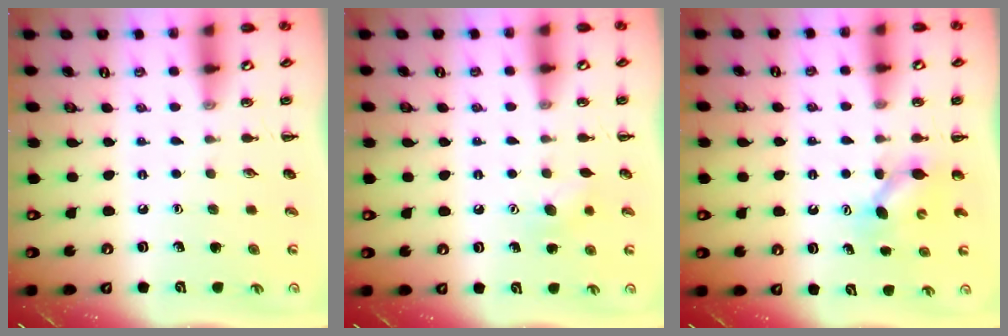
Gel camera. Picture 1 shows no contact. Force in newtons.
{"total": 5.5, "press": 5.3, "slide": 1.5}
{"total": 4.5, "press": 4.4, "slide": 0.9}